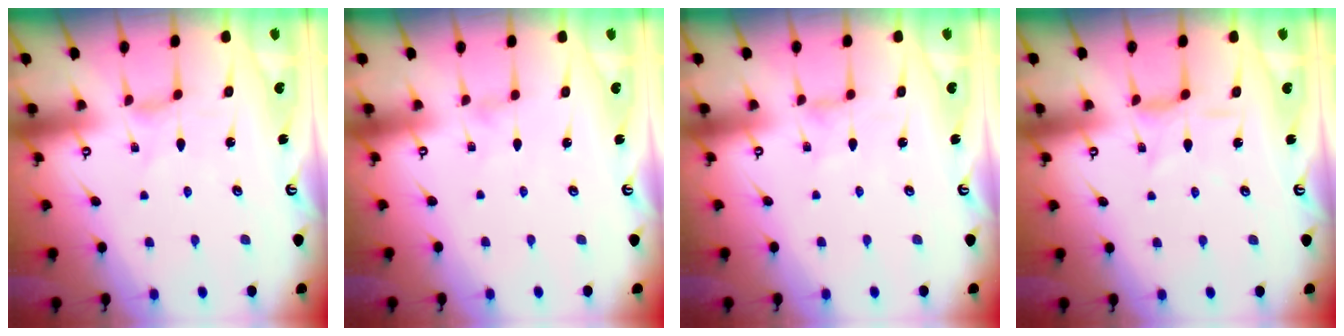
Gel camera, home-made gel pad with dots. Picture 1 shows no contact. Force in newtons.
{"total": 0.0}
{"total": 0.0}
{"total": 3.3, "press": 3.3, "slide": 0.4}